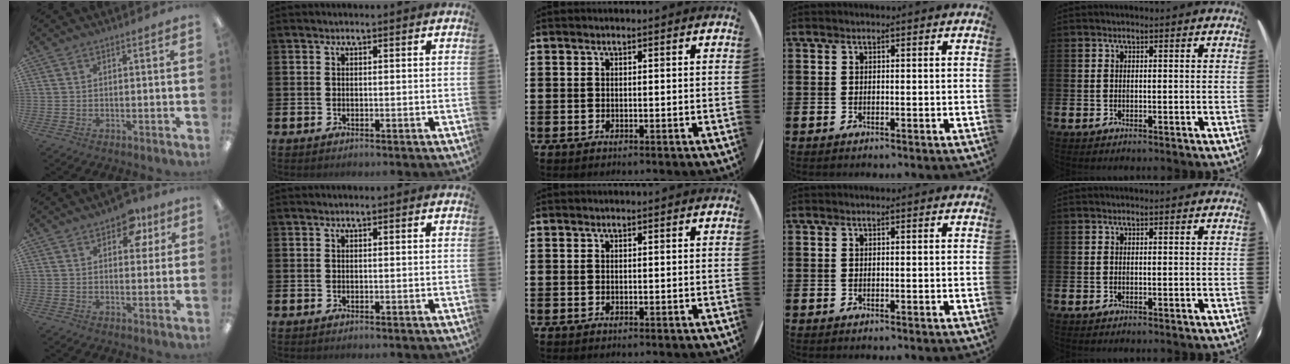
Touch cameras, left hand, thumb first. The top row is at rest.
{"thumb": {"total": 7.8, "force": [4.4, 4.7, 4.4], "torque": [-0.034, -0.016, 0.071]}}